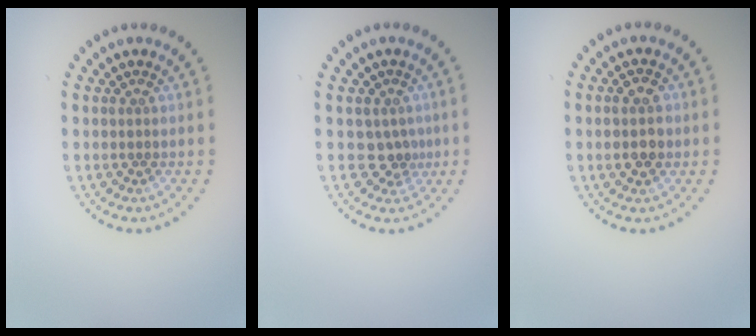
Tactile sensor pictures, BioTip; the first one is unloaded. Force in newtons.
{"total": 2.2, "press": 1.5, "slide": 1.6}
{"total": 2.3, "press": 2.3, "slide": 0.0}